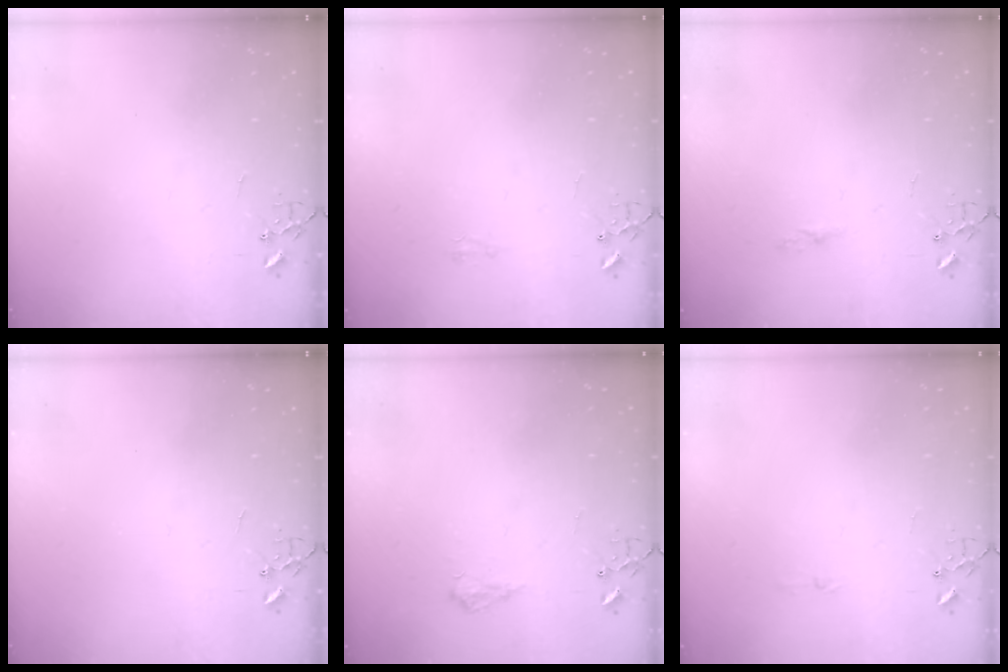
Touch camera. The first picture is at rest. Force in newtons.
{"total": 4.1, "press": 4.0, "slide": 0.7}
{"total": 3.3, "press": 3.3, "slide": 0.4}
{"total": 0.0}
{"total": 7.4, "press": 7.4, "slide": 0.9}
{"total": 3.5, "press": 3.5, "slide": 0.4}